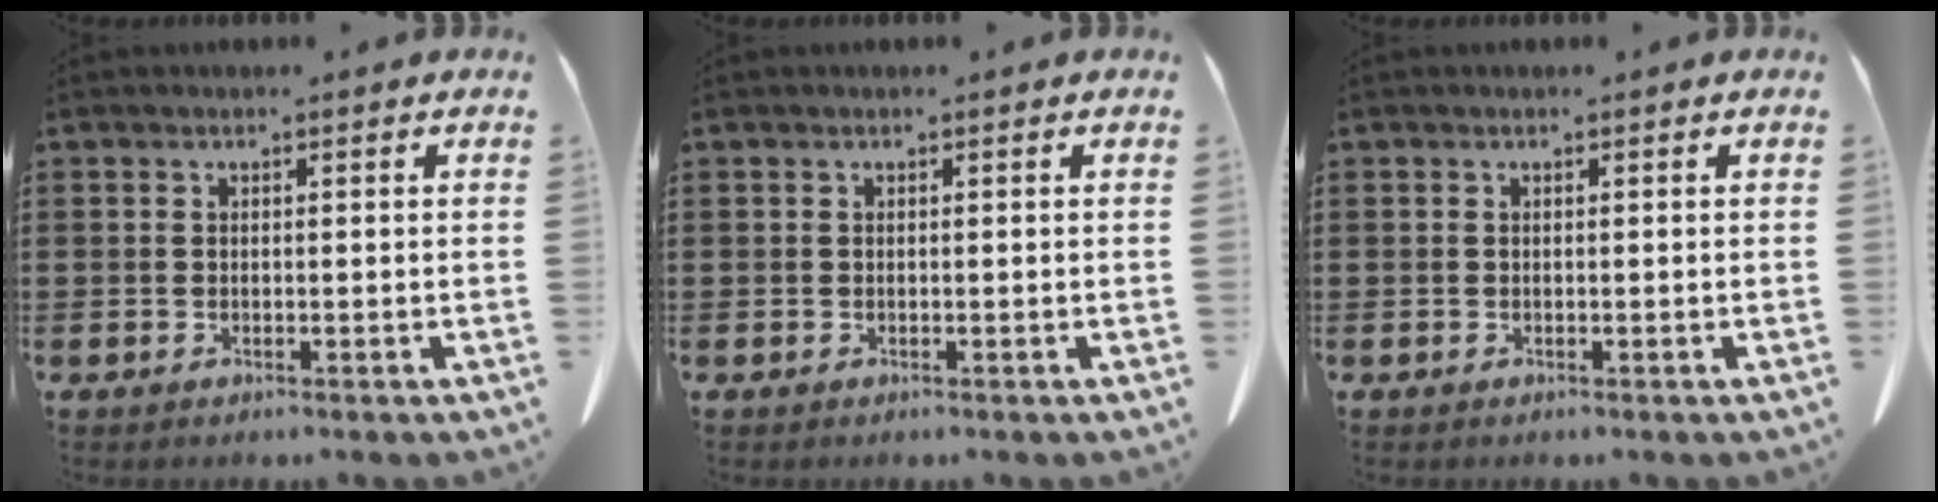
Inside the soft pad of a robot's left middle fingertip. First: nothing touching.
{"total": 0.0}
{"total": 0.0}